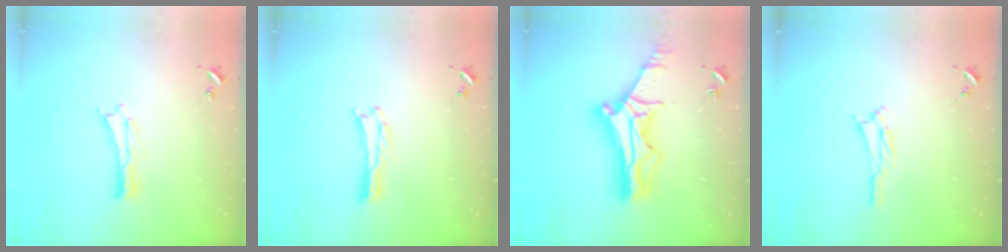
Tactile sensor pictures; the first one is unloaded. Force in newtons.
{"total": 0.0}
{"total": 12.6, "press": 12.6, "slide": 1.0}
{"total": 1.7, "press": 1.6, "slide": 0.3}